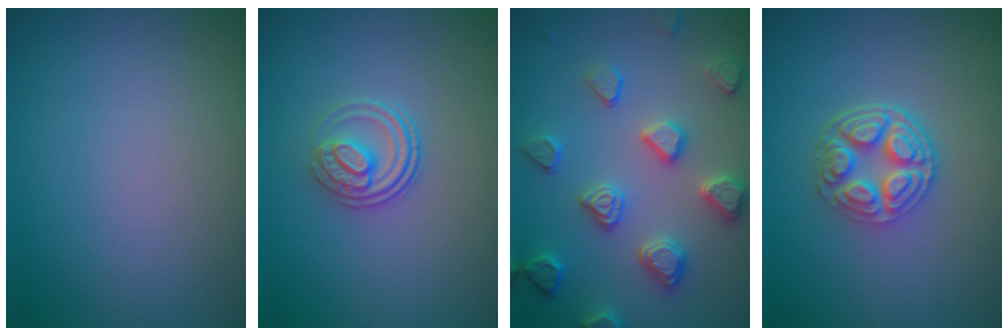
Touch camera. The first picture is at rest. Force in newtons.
{"total": 2.5, "press": 2.0, "slide": 1.5}
{"total": 4.5, "press": 4.2, "slide": 1.5}
{"total": 4.7, "press": 3.7, "slide": 2.8}